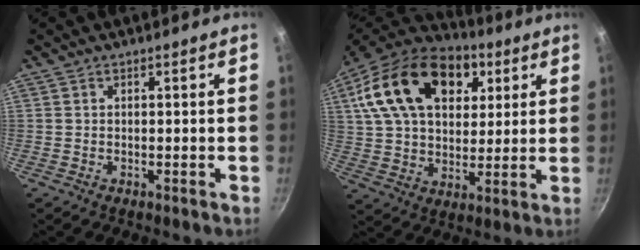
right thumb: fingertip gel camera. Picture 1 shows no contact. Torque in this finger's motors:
{"motor_torque": [0.39, 2.90, 0.56, -0.11, 0.22]}